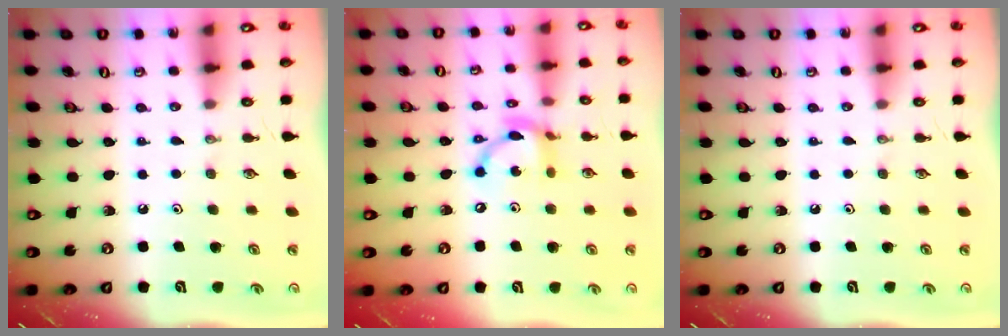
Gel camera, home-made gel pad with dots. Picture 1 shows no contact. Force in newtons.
{"total": 11.5, "press": 11.5, "slide": 0.7}
{"total": 0.0}